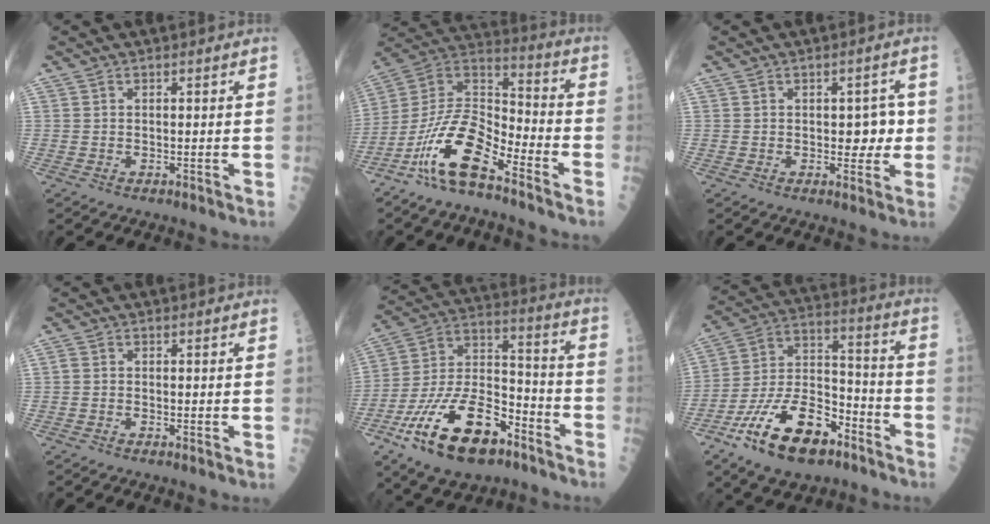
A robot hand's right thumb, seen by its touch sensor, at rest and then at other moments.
{"total": 16.3, "force": [-9.6, 5.7, 11.9], "torque": [-0.222, 0.074, -0.185]}
{"total": 4.6, "force": [0.1, 2.8, 3.6], "torque": [-0.015, 0.001, 0.000]}
{"total": 1.0, "force": [-0.5, 0.4, 0.8], "torque": [-0.016, 0.001, -0.017]}
{"total": 24.3, "force": [-12.6, 11.9, 17.0], "torque": [-0.342, 0.060, -0.221]}
{"total": 21.1, "force": [-11.6, 10.2, 14.3], "torque": [-0.256, 0.071, -0.205]}